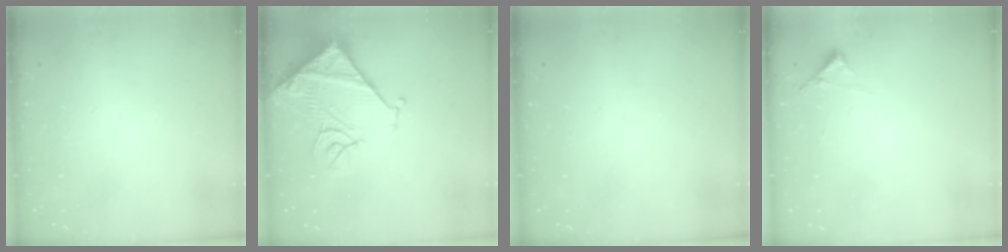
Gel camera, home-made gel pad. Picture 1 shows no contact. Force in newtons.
{"total": 15.3, "press": 15.2, "slide": 1.8}
{"total": 0.0}
{"total": 4.3, "press": 4.3, "slide": 0.2}